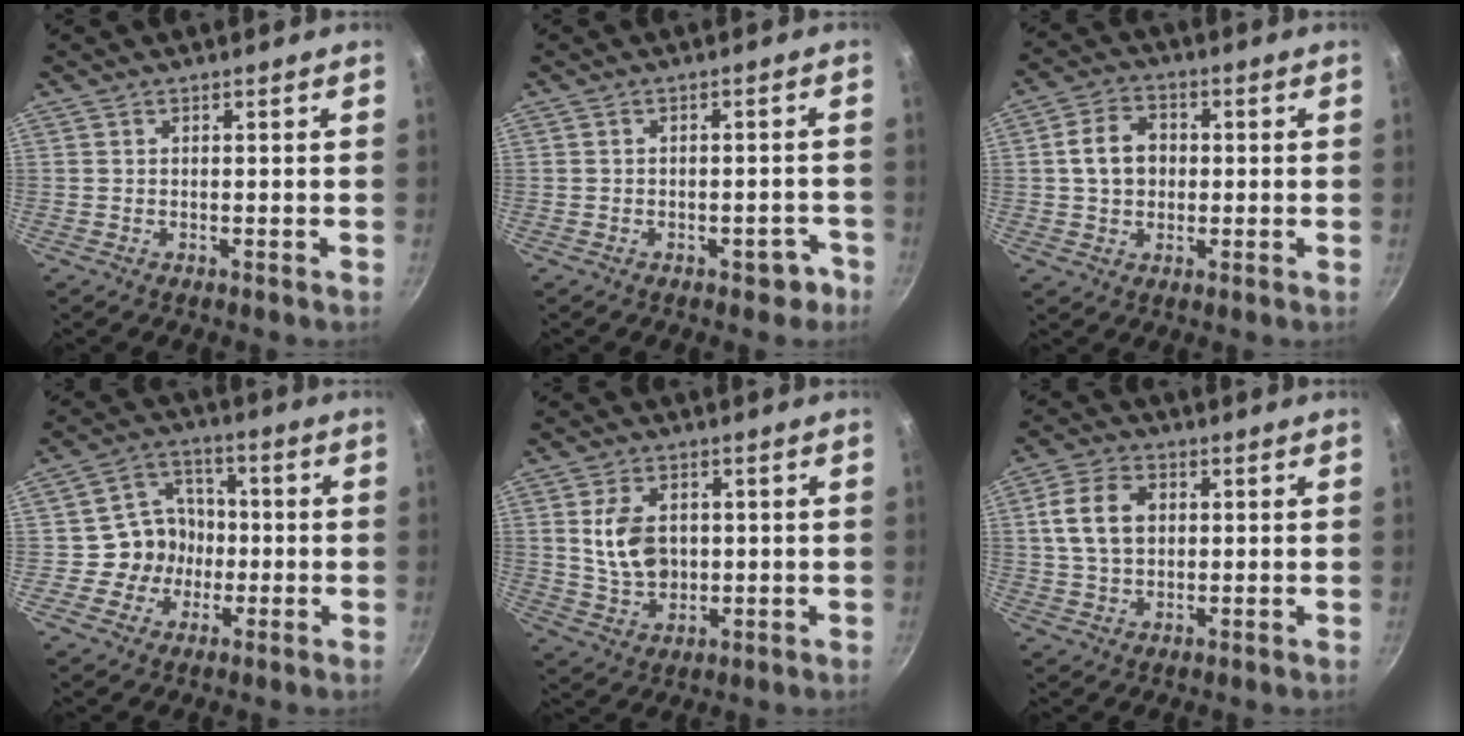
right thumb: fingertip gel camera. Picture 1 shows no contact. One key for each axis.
{"total": 3.6, "fx": -2.1, "fy": 2.2, "fz": 1.9, "tx": 0.001, "ty": 0.036, "tz": -0.009}
{"total": 7.9, "fx": 0.5, "fy": 6.2, "fz": 4.8, "tx": -0.062, "ty": 0.014, "tz": 0.002}
{"total": 9.5, "fx": -1.2, "fy": 8.7, "fz": 3.6, "tx": -0.016, "ty": 0.024, "tz": -0.032}
{"total": 9.4, "fx": 1.3, "fy": 6.6, "fz": 6.5, "tx": -0.105, "ty": -0.010, "tz": 0.029}
{"total": 9.6, "fx": 1.7, "fy": 6.9, "fz": 6.5, "tx": -0.108, "ty": 0.011, "tz": 0.026}